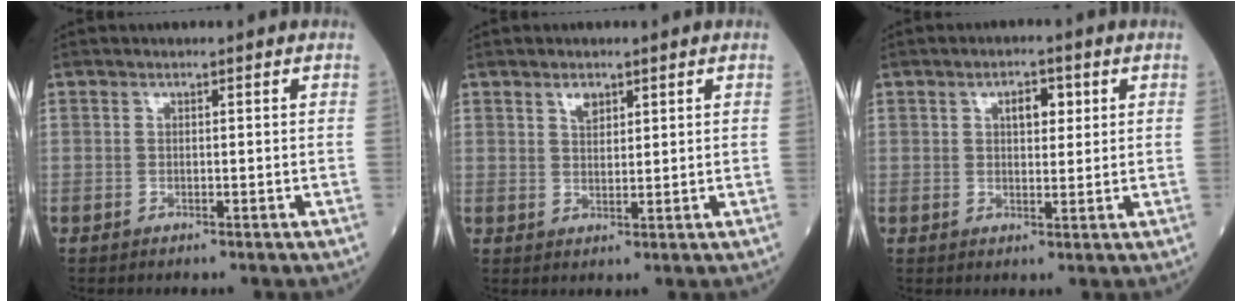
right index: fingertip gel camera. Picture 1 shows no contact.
{"total": 2.3, "force": [1.5, 1.1, 1.3], "torque": [-0.024, 0.000, 0.029]}
{"total": 3.7, "force": [1.4, 1.8, 2.9], "torque": [-0.045, 0.005, 0.020]}